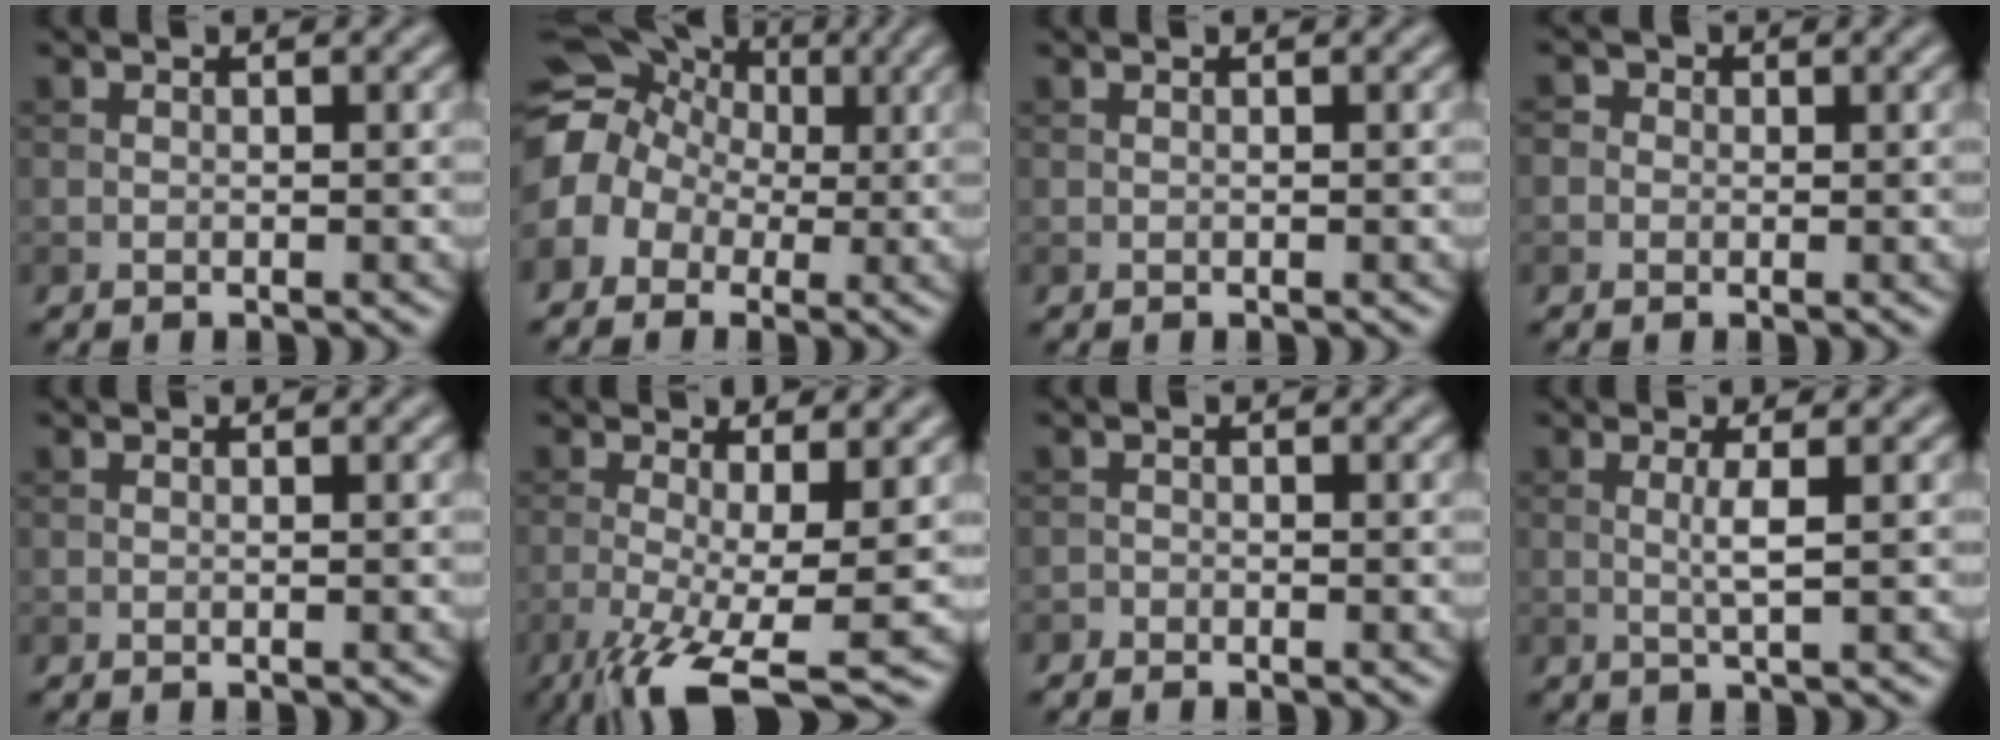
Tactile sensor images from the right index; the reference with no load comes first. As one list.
[{"total": 9.0, "force": [-0.1, 7.6, 4.8], "torque": [-0.094, 0.016, -0.035]}, {"total": 0.0}, {"total": 2.3, "force": [0.6, 2.0, 0.8], "torque": [0.004, 0.007, -0.015]}, {"total": 0.0}, {"total": 8.2, "force": [-3.3, 1.9, 7.3], "torque": [-0.132, -0.019, -0.057]}, {"total": 0.7, "force": [-0.6, 0.3, 0.0], "torque": [0.004, -0.001, -0.014]}, {"total": 1.9, "force": [0.3, 0.2, 1.9], "torque": [-0.038, 0.003, 0.001]}]